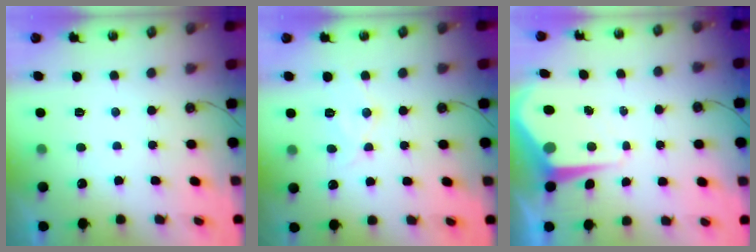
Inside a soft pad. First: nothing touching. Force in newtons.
{"total": 8.9, "press": 8.8, "slide": 0.8}
{"total": 7.4, "press": 7.4, "slide": 0.6}